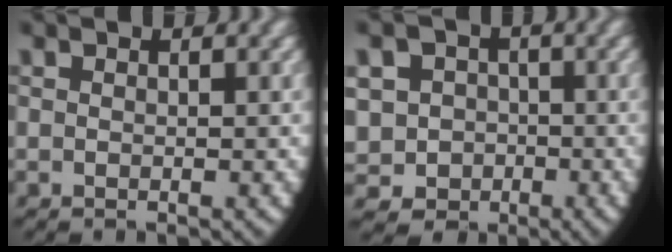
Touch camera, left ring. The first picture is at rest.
{"total": 11.6, "force": [-2.1, 10.9, 3.5], "torque": [-0.099, -0.045, -0.037]}